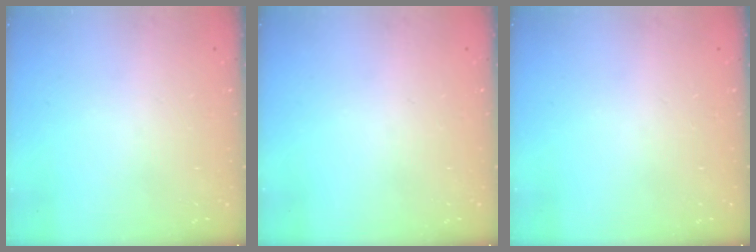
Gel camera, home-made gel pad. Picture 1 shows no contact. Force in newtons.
{"total": 0.0}
{"total": 0.0}